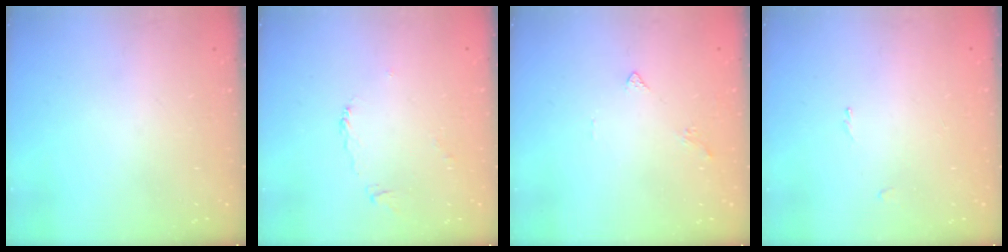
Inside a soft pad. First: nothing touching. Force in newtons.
{"total": 2.3, "press": 2.2, "slide": 0.7}
{"total": 2.0, "press": 1.9, "slide": 0.6}
{"total": 0.7, "press": 0.5, "slide": 0.4}